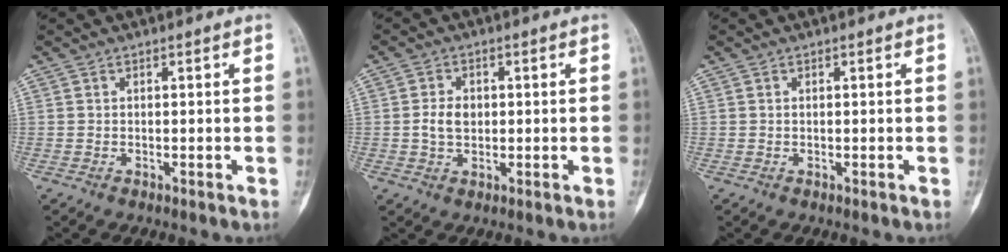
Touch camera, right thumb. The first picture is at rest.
{"total": 4.1, "force": [0.0, 3.0, 2.8], "torque": [-0.049, 0.006, 0.000]}
{"total": 0.0}